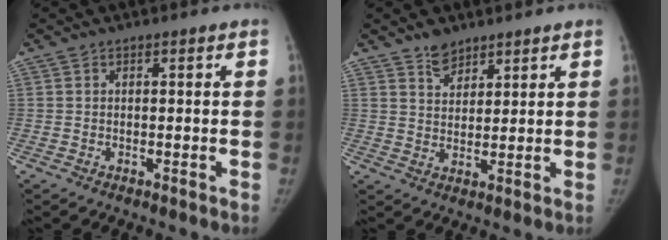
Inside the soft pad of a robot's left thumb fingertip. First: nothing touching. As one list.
[{"total": 4.1, "force": [3.3, 2.2, 1.2], "torque": [0.002, -0.025, 0.061]}]